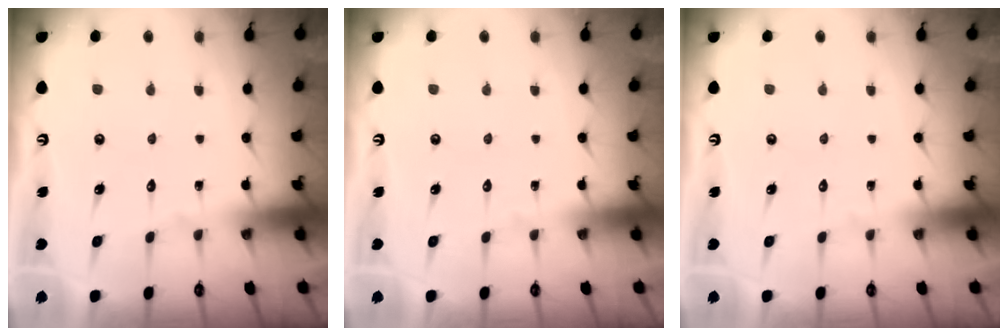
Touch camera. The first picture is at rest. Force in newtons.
{"total": 0.0}
{"total": 0.0}